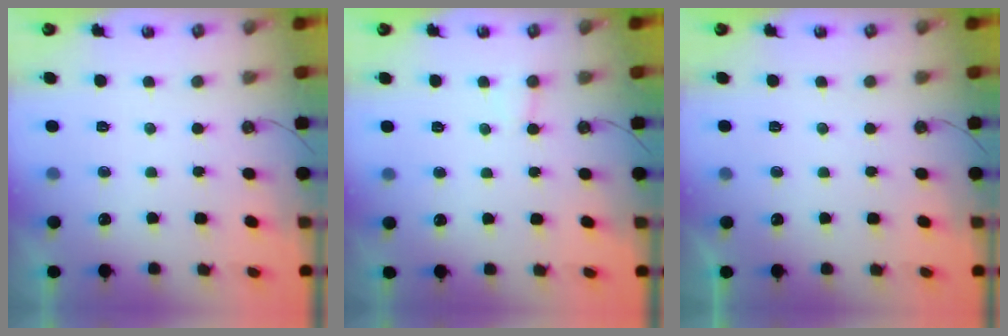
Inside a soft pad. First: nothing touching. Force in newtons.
{"total": 2.8, "press": 2.8, "slide": 0.2}
{"total": 0.0}